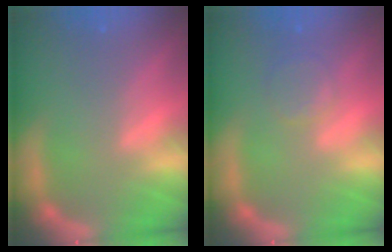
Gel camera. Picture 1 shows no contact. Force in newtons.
{"total": 2.4}